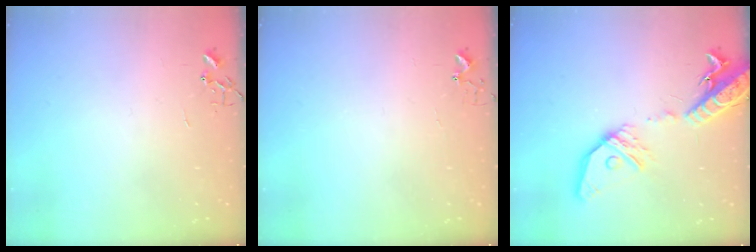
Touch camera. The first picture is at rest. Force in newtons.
{"total": 3.8, "press": 3.8, "slide": 0.3}
{"total": 19.6, "press": 19.2, "slide": 4.0}